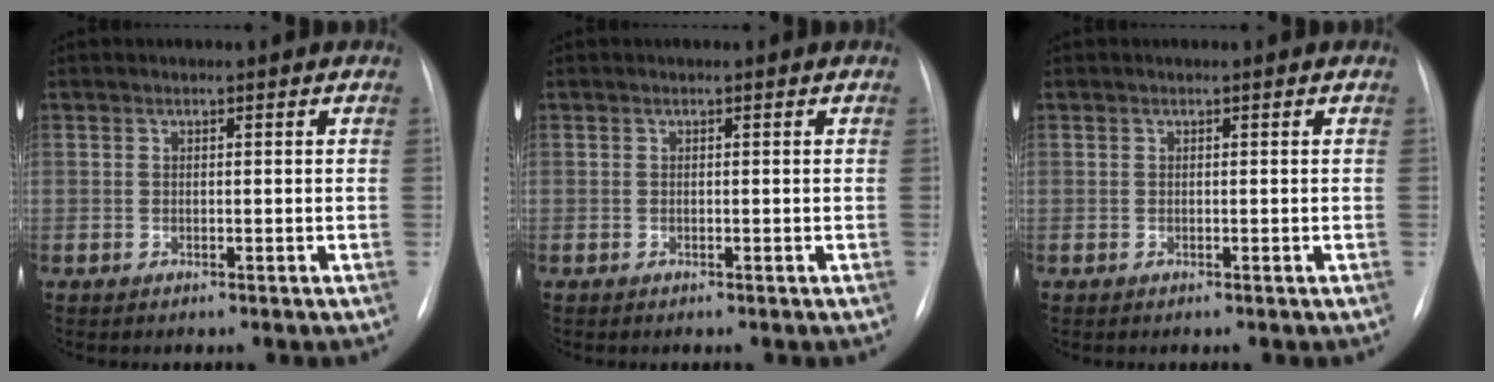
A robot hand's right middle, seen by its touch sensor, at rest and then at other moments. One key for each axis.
{"total": 0.0}
{"total": 0.0}